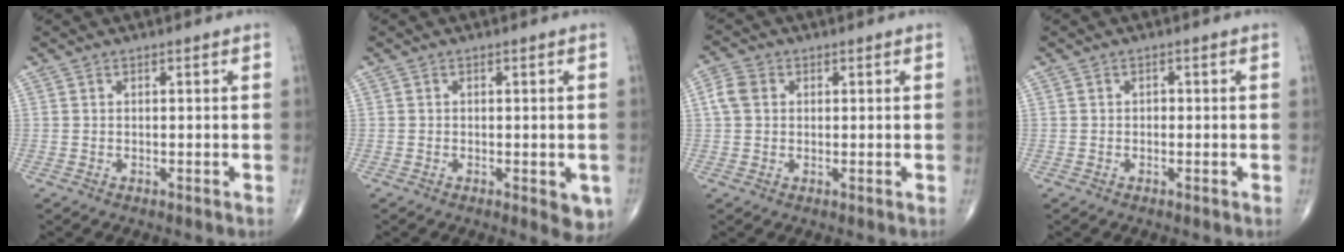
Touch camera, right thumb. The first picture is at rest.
{"total": 4.3, "force": [-1.4, 1.7, 3.7], "torque": [-0.026, -0.006, -0.018]}
{"total": 4.0, "force": [0.7, 3.2, 2.3], "torque": [-0.048, 0.011, 0.010]}
{"total": 0.6, "force": [-0.2, 0.4, 0.3], "torque": [0.003, 0.003, -0.008]}